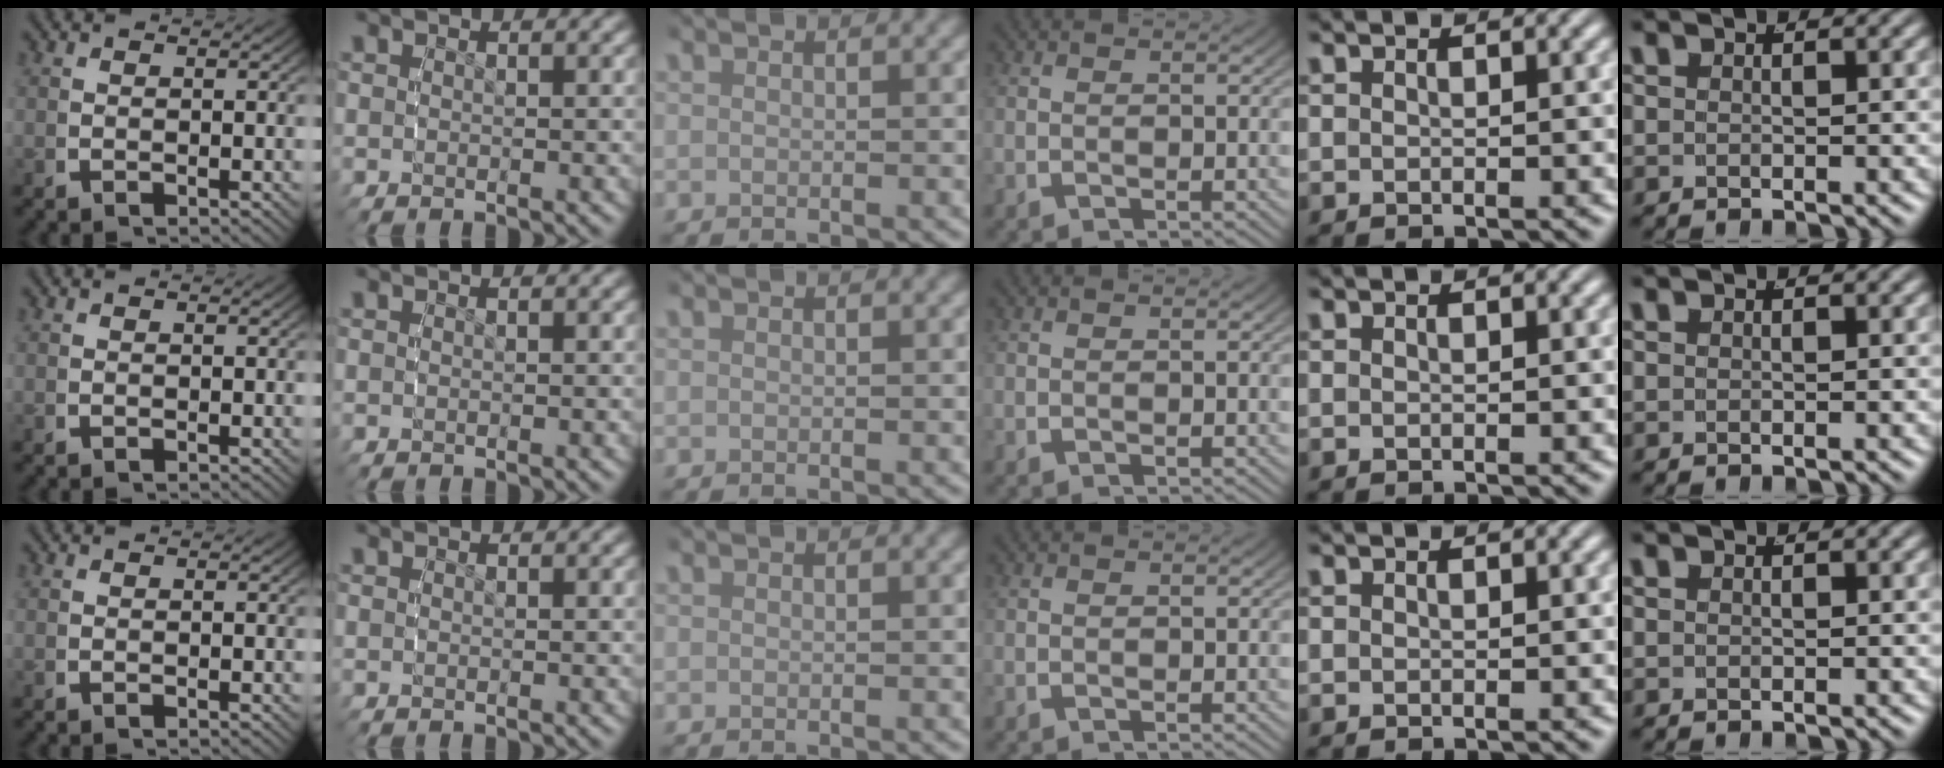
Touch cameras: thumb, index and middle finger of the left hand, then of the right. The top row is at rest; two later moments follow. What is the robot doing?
{"motion": "reach", "object": "glasses case"}